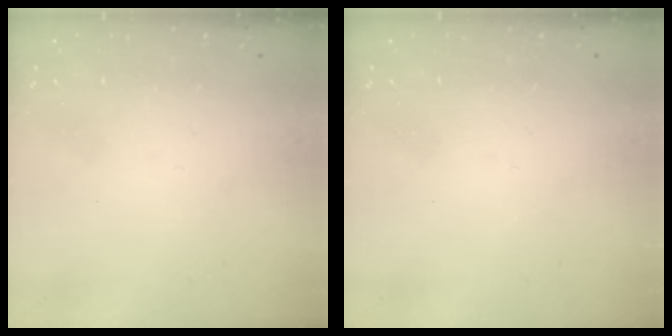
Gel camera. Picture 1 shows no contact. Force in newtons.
{"total": 0.0}